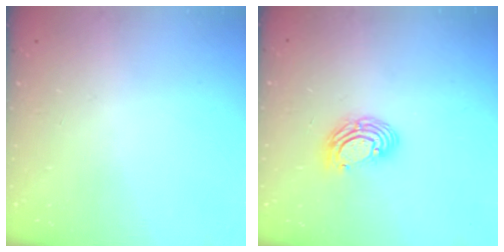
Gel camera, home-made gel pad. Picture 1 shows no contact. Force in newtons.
{"total": 7.9, "press": 7.8, "slide": 1.2}